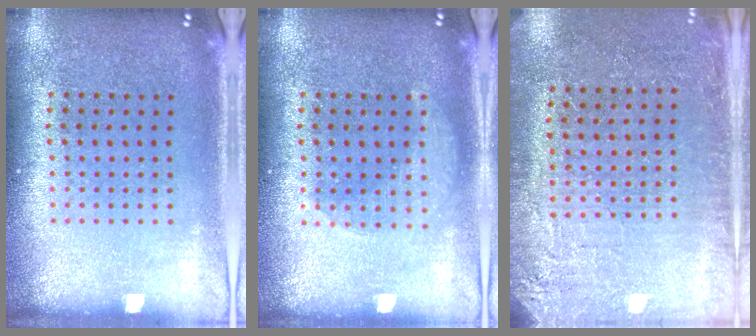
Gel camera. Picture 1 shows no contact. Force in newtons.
{"total": 1.7, "press": 1.7, "slide": 0.4}
{"total": 2.9, "press": 2.8, "slide": 0.5}